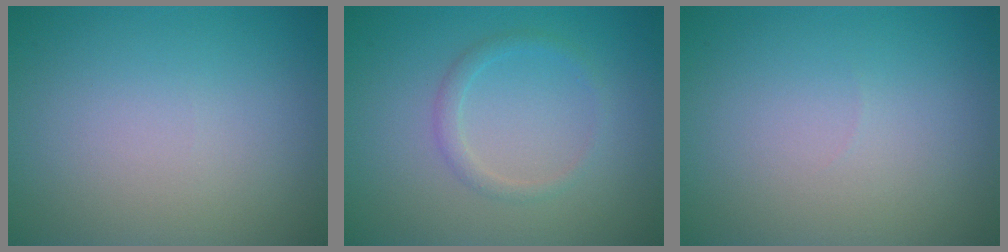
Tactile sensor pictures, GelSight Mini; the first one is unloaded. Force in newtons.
{"total": 1.4, "press": 1.4, "slide": 0.0}
{"total": 0.0}